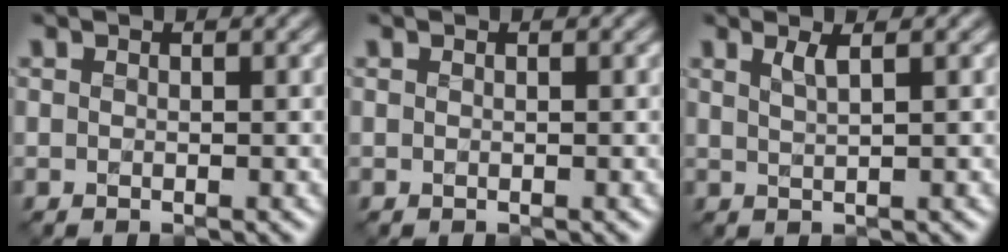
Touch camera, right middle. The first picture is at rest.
{"total": 0.0}
{"total": 1.4, "force": [0.8, 0.3, 1.1], "torque": [-0.021, -0.004, 0.013]}